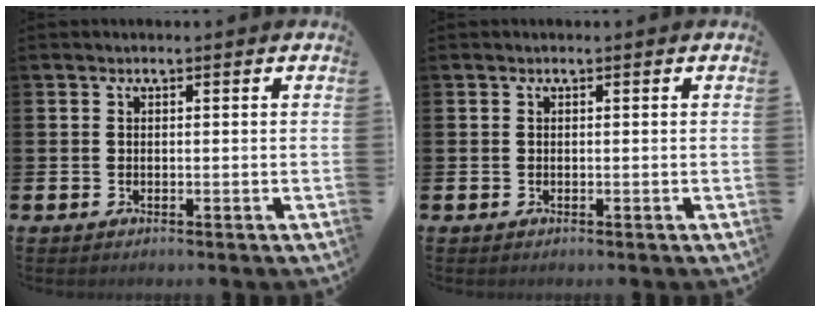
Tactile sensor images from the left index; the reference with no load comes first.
{"total": 0.0}